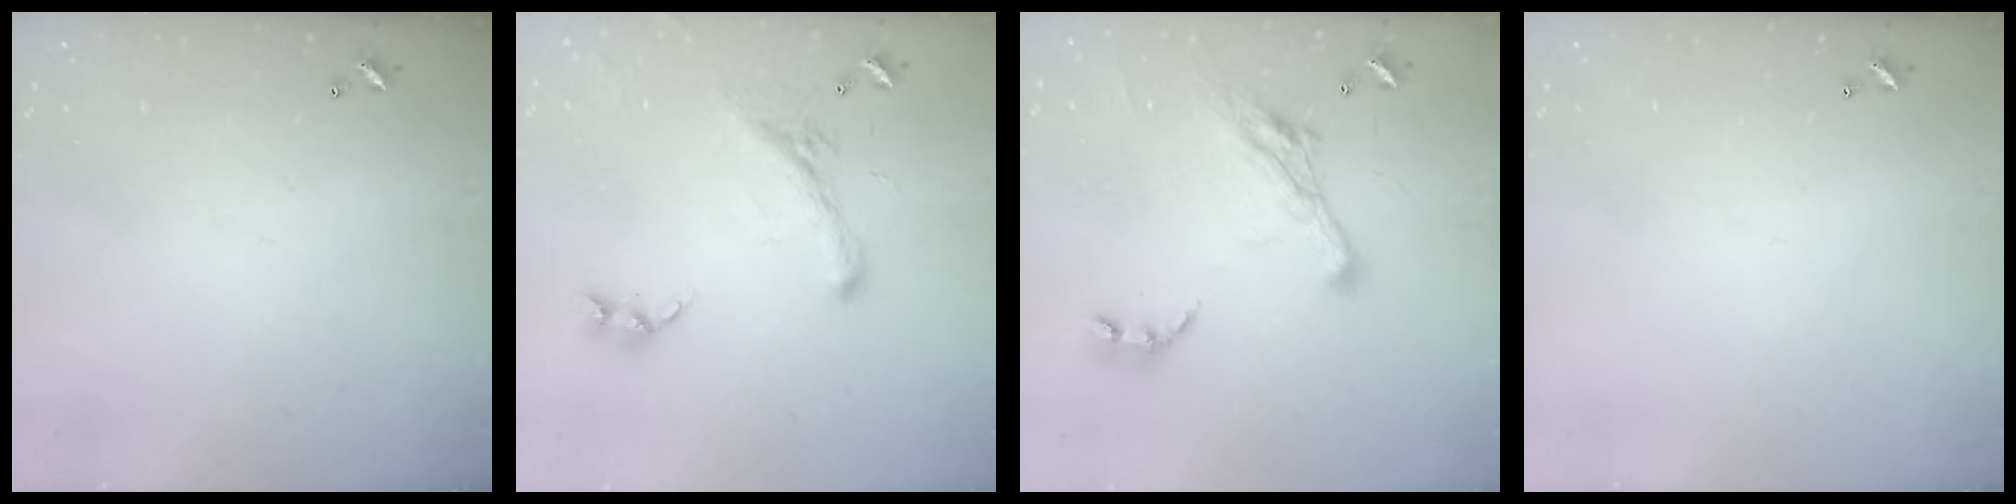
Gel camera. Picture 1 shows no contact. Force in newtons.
{"total": 2.5, "press": 2.0, "slide": 1.4}
{"total": 10.6, "press": 10.5, "slide": 1.7}
{"total": 0.0}